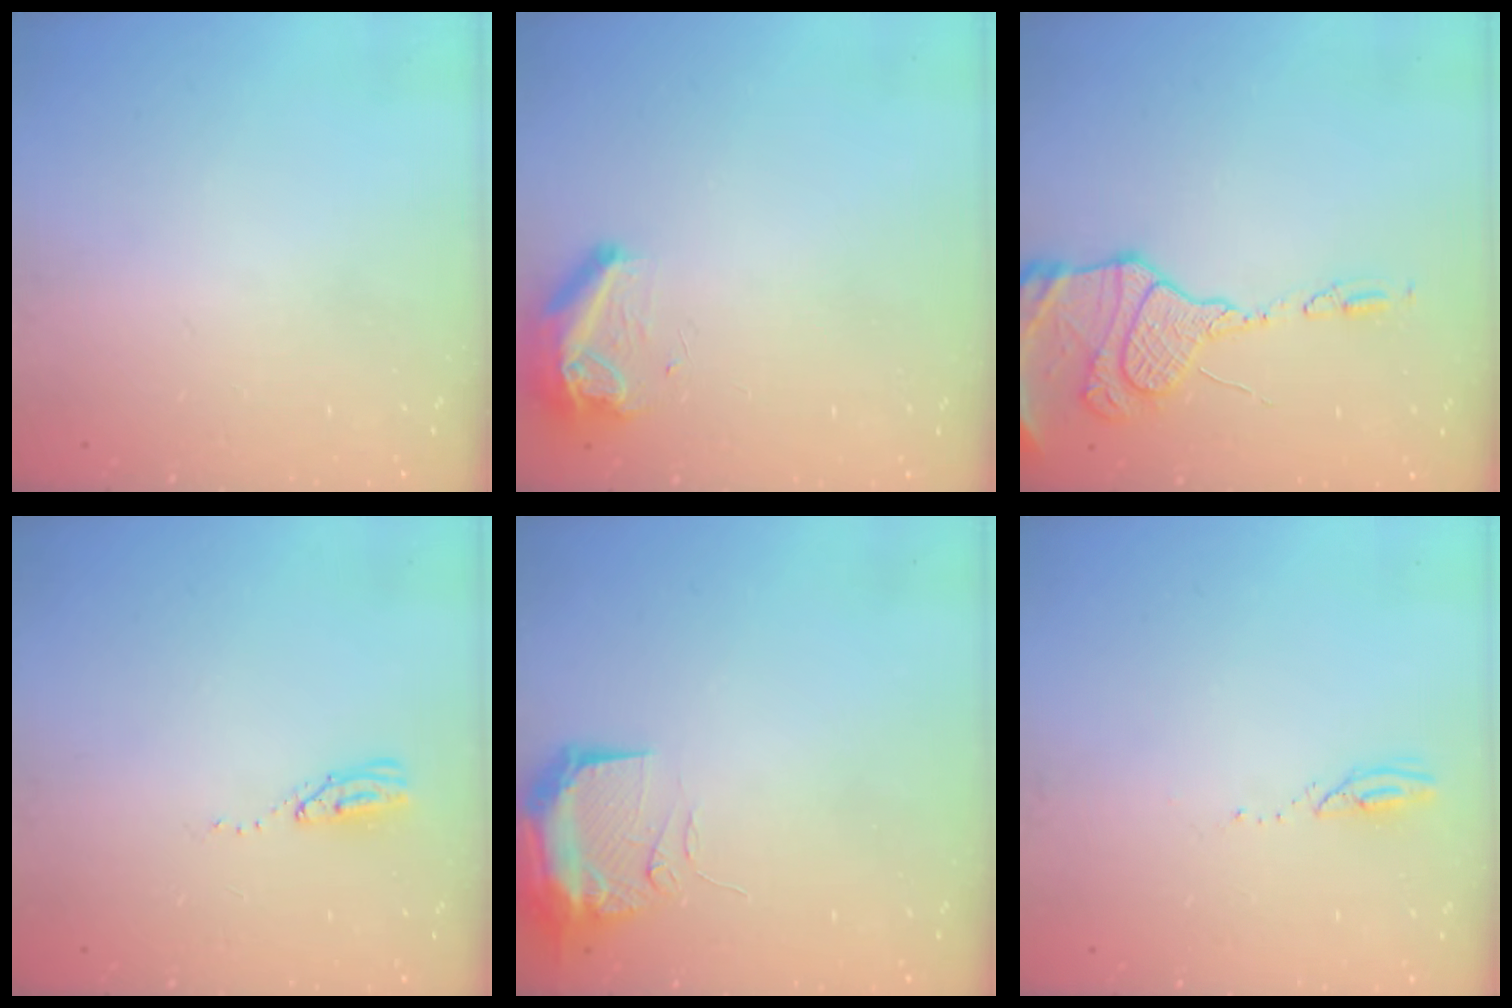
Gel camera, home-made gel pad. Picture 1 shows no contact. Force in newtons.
{"total": 9.4, "press": 8.8, "slide": 3.5}
{"total": 15.6, "press": 15.2, "slide": 3.5}
{"total": 3.7, "press": 3.7, "slide": 0.3}
{"total": 10.7, "press": 10.6, "slide": 1.7}
{"total": 2.3, "press": 2.3, "slide": 0.3}